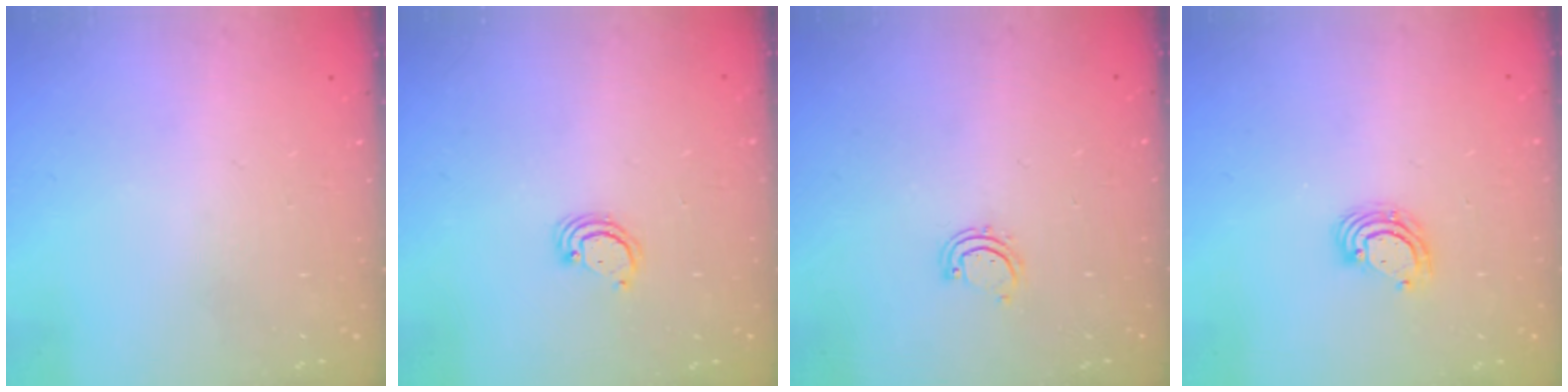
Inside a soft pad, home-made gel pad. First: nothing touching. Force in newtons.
{"total": 2.4, "press": 2.4, "slide": 0.2}
{"total": 2.9, "press": 2.9, "slide": 0.3}
{"total": 4.4, "press": 4.4, "slide": 0.4}